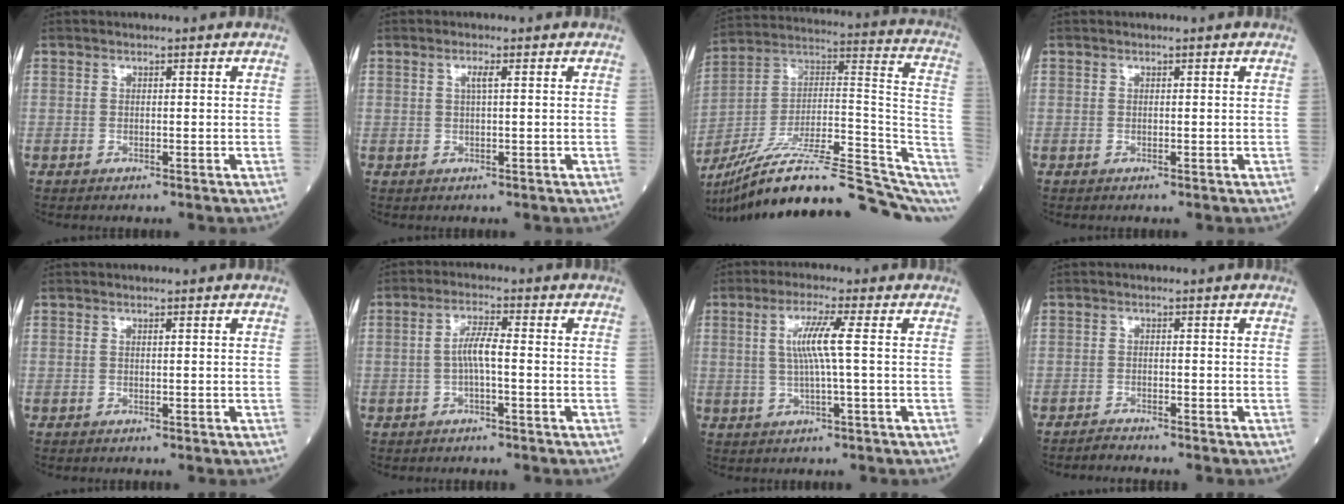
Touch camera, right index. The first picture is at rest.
{"total": 1.6, "force": [0.6, 0.0, 1.5], "torque": [-0.028, 0.001, 0.009]}
{"total": 28.7, "force": [-22.0, 4.6, 17.8], "torque": [-0.217, 0.019, -0.341]}
{"total": 0.0}
{"total": 0.6, "force": [0.3, 0.0, 0.5], "torque": [-0.015, 0.003, 0.005]}
{"total": 4.1, "force": [-0.4, 0.5, 4.0], "torque": [-0.080, 0.009, -0.008]}
{"total": 6.0, "force": [0.9, -0.6, 5.9], "torque": [-0.115, 0.004, 0.019]}
{"total": 1.4, "force": [-1.4, -0.2, 0.0], "torque": [0.000, -0.003, -0.025]}